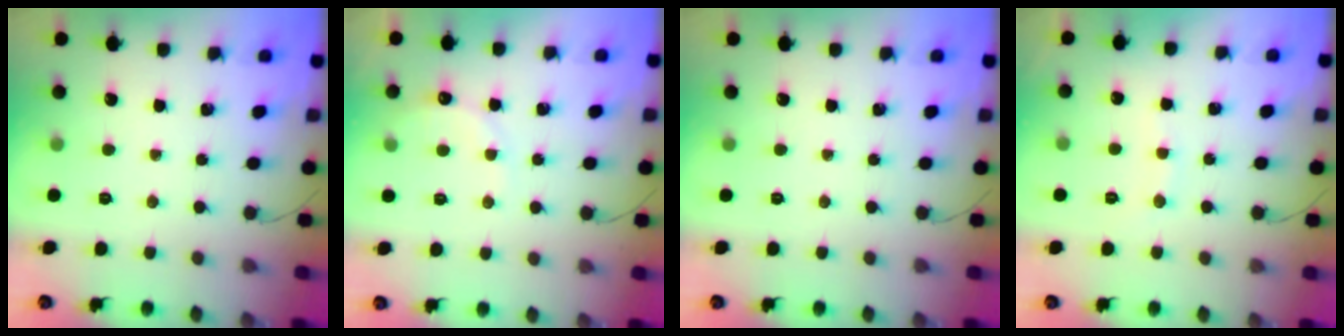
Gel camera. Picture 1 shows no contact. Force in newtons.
{"total": 7.3, "press": 7.1, "slide": 1.5}
{"total": 0.0}
{"total": 6.8, "press": 6.7, "slide": 1.4}